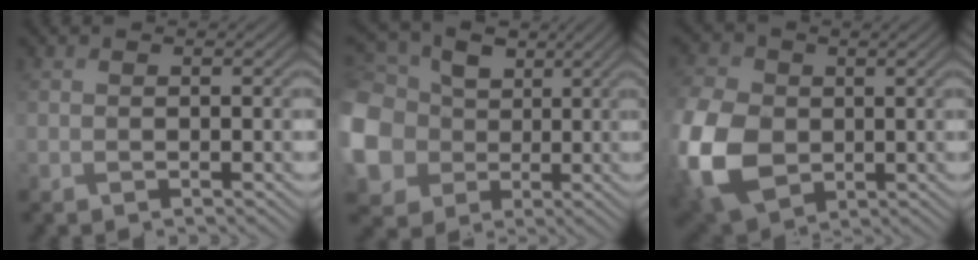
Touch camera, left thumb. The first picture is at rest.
{"total": 14.1, "force": [0.8, 12.2, 6.9], "torque": [-0.256, -0.012, 0.013]}
{"total": 13.0, "force": [-1.8, 9.5, 8.7], "torque": [-0.262, -0.022, -0.040]}